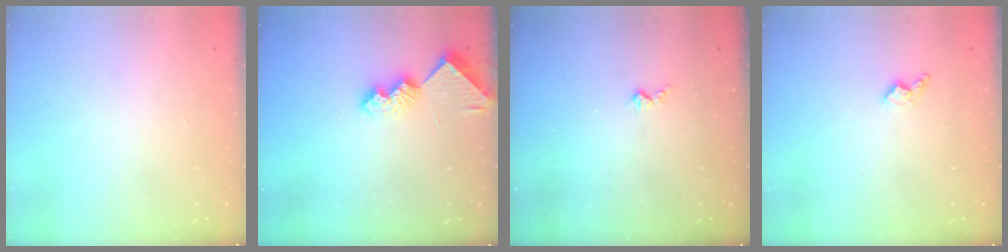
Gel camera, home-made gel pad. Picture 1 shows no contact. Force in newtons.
{"total": 7.9, "press": 7.8, "slide": 0.5}
{"total": 3.6, "press": 3.5, "slide": 0.5}
{"total": 5.7, "press": 5.7, "slide": 0.7}